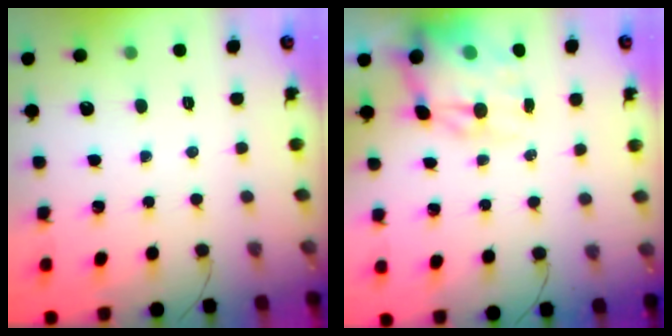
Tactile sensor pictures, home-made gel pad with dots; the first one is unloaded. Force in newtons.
{"total": 12.0, "press": 11.6, "slide": 3.0}